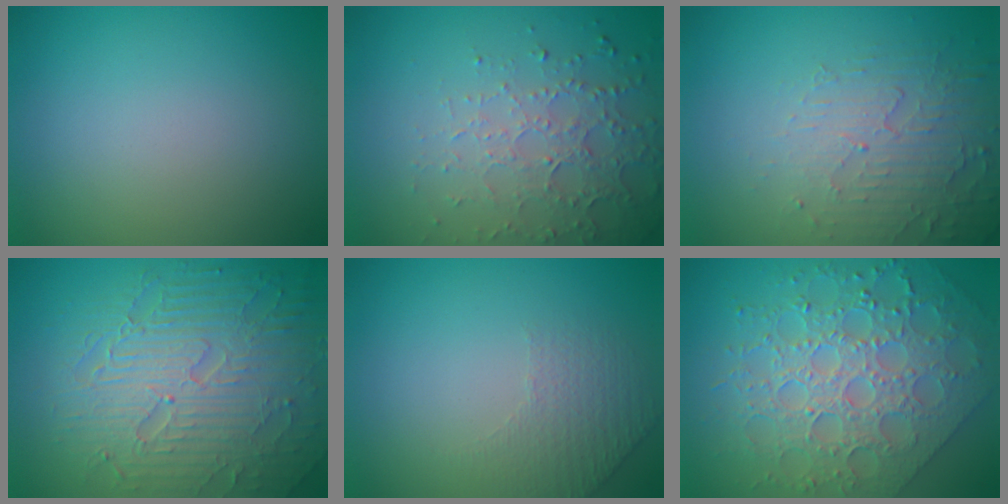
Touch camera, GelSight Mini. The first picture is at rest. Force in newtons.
{"total": 4.7, "press": 3.4, "slide": 3.3}
{"total": 5.0, "press": 3.3, "slide": 3.8}
{"total": 8.8, "press": 6.3, "slide": 6.1}
{"total": 1.5, "press": 1.0, "slide": 1.1}
{"total": 6.8, "press": 6.0, "slide": 3.3}